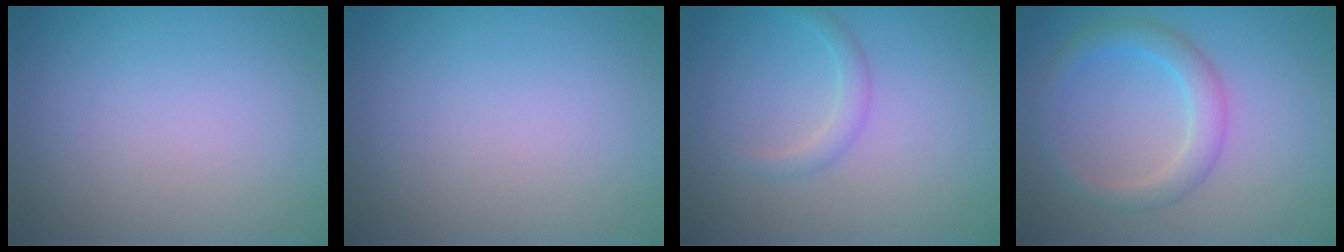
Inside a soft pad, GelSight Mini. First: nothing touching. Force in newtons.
{"total": 0.0}
{"total": 1.4, "press": 1.3, "slide": 0.1}
{"total": 2.8, "press": 2.8, "slide": 0.1}